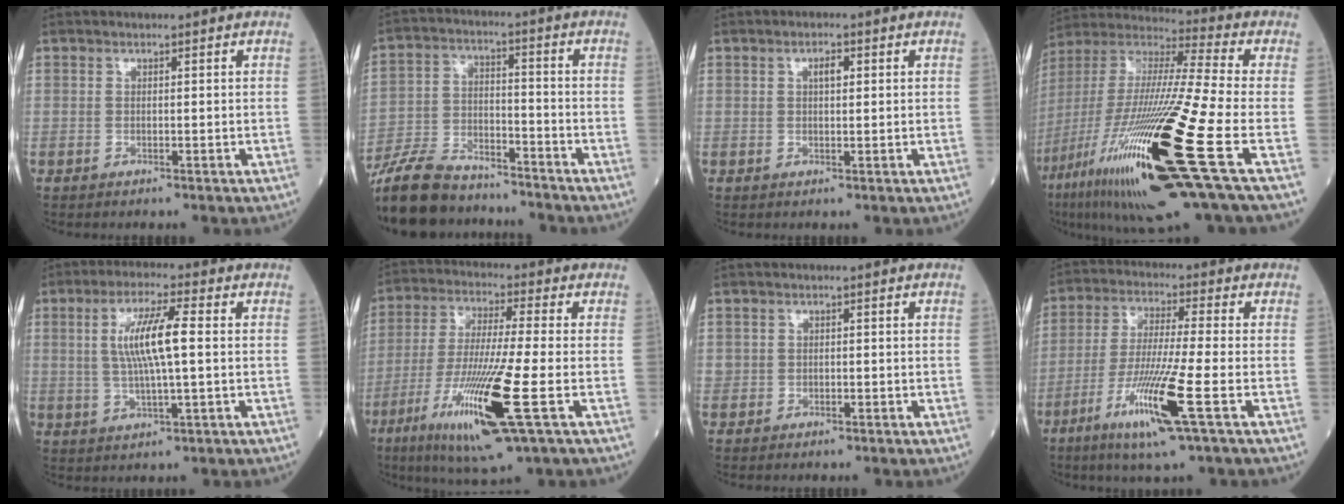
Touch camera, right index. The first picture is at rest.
{"total": 15.8, "force": [-13.8, 4.9, 6.0], "torque": [-0.125, -0.001, -0.239]}
{"total": 1.9, "force": [0.6, 0.7, 1.6], "torque": [-0.028, 0.001, 0.010]}
{"total": 29.8, "force": [-11.2, 1.8, 27.5], "torque": [-0.526, -0.069, -0.206]}
{"total": 8.8, "force": [1.1, 0.9, 8.7], "torque": [-0.172, 0.005, 0.022]}
{"total": 15.7, "force": [-5.9, 0.2, 14.6], "torque": [-0.294, -0.034, -0.108]}
{"total": 1.0, "force": [-0.2, 1.0, 0.3], "torque": [-0.004, 0.005, -0.002]}
{"total": 11.9, "force": [-5.0, -0.7, 10.8], "torque": [-0.217, -0.025, -0.098]}